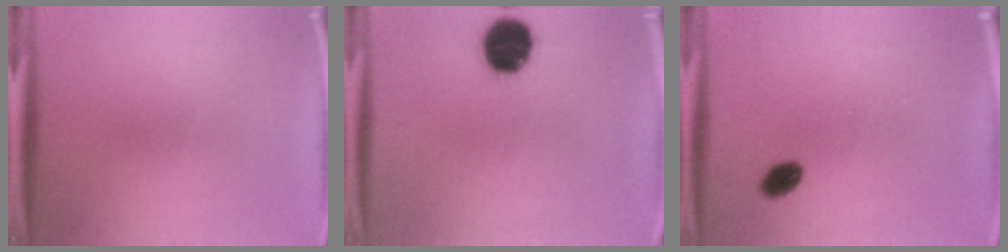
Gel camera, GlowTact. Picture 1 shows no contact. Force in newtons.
{"total": 12.5}
{"total": 3.6}